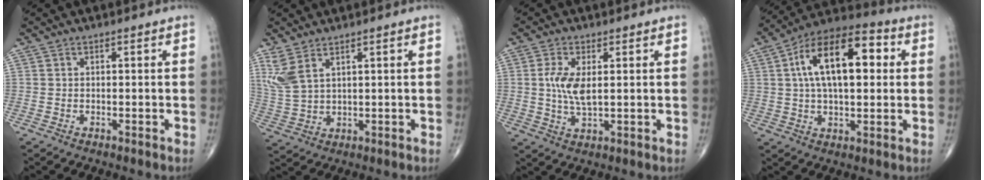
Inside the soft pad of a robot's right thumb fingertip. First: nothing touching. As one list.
[{"total": 6.2, "force": [3.7, 2.5, 4.3], "torque": [-0.104, -0.009, 0.089]}, {"total": 6.2, "force": [1.0, 2.6, 5.5], "torque": [-0.116, -0.008, 0.020]}, {"total": 18.1, "force": [3.7, 9.0, 15.3], "torque": [-0.235, 0.028, 0.052]}]